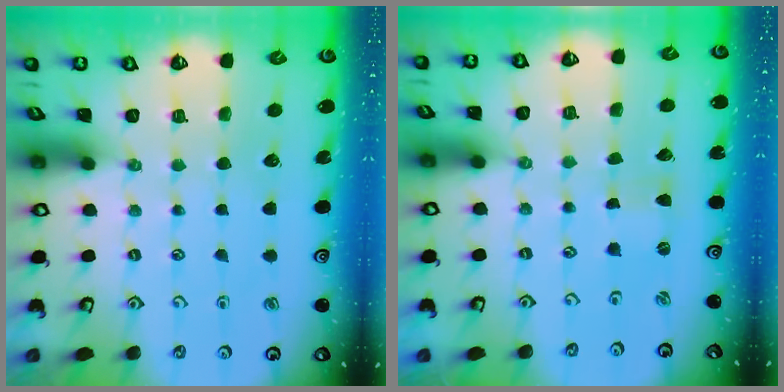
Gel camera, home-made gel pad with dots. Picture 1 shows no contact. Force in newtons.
{"total": 0.0}